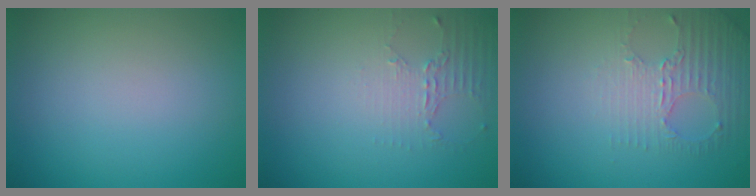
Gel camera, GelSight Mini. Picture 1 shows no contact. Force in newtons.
{"total": 2.1, "press": 1.5, "slide": 1.5}
{"total": 2.9, "press": 2.3, "slide": 1.8}